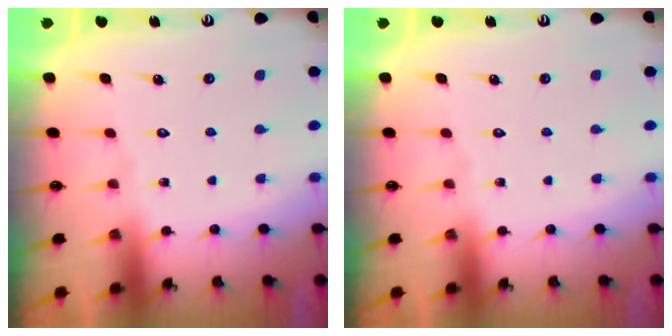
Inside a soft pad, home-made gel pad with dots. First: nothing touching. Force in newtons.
{"total": 0.0}